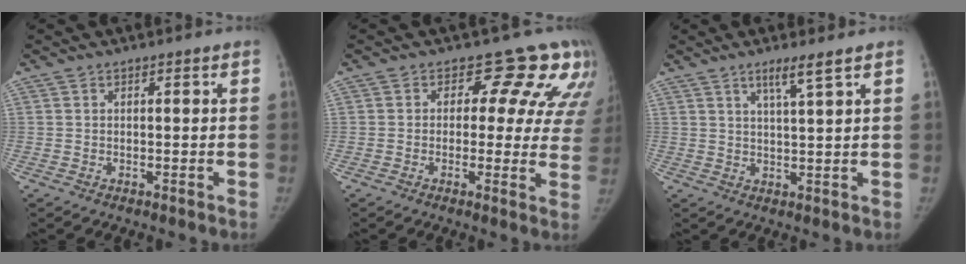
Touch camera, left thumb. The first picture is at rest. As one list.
[{"total": 11.5, "force": [8.4, 6.0, 5.2], "torque": [-0.007, -0.036, 0.070]}, {"total": 4.0, "force": [2.6, -0.3, 3.0], "torque": [-0.057, -0.021, 0.051]}]